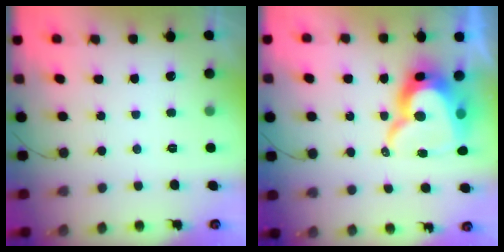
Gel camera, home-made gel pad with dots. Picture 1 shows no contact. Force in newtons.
{"total": 17.9, "press": 17.8, "slide": 1.5}